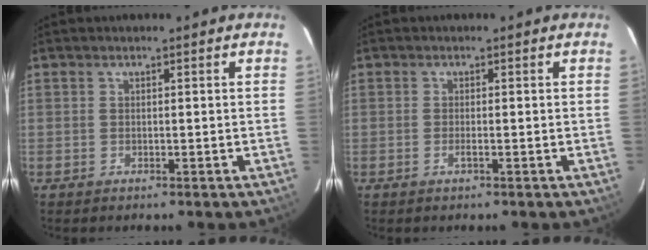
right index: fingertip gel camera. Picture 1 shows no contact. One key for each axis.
{"total": 0.9, "fx": -0.4, "fy": 0.0, "fz": 0.8, "tx": -0.017, "ty": -0.001, "tz": -0.007}